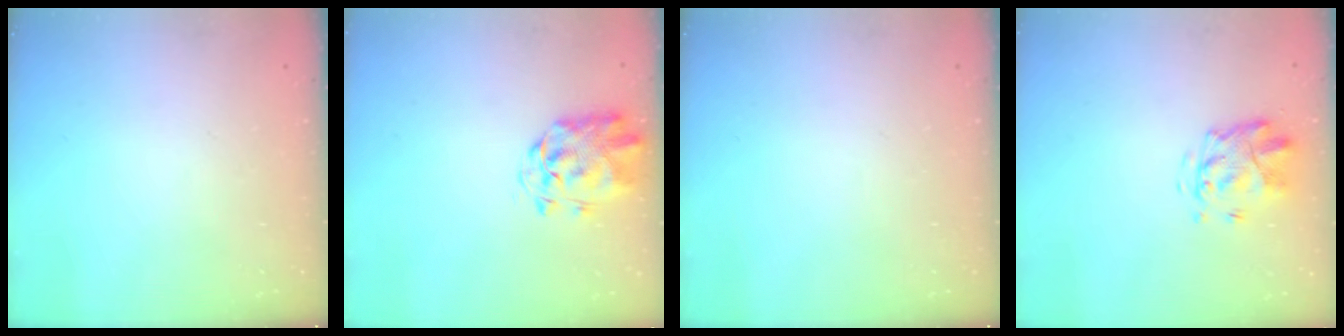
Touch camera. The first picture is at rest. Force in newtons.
{"total": 3.1, "press": 3.0, "slide": 0.8}
{"total": 0.0}
{"total": 3.8, "press": 3.3, "slide": 1.8}